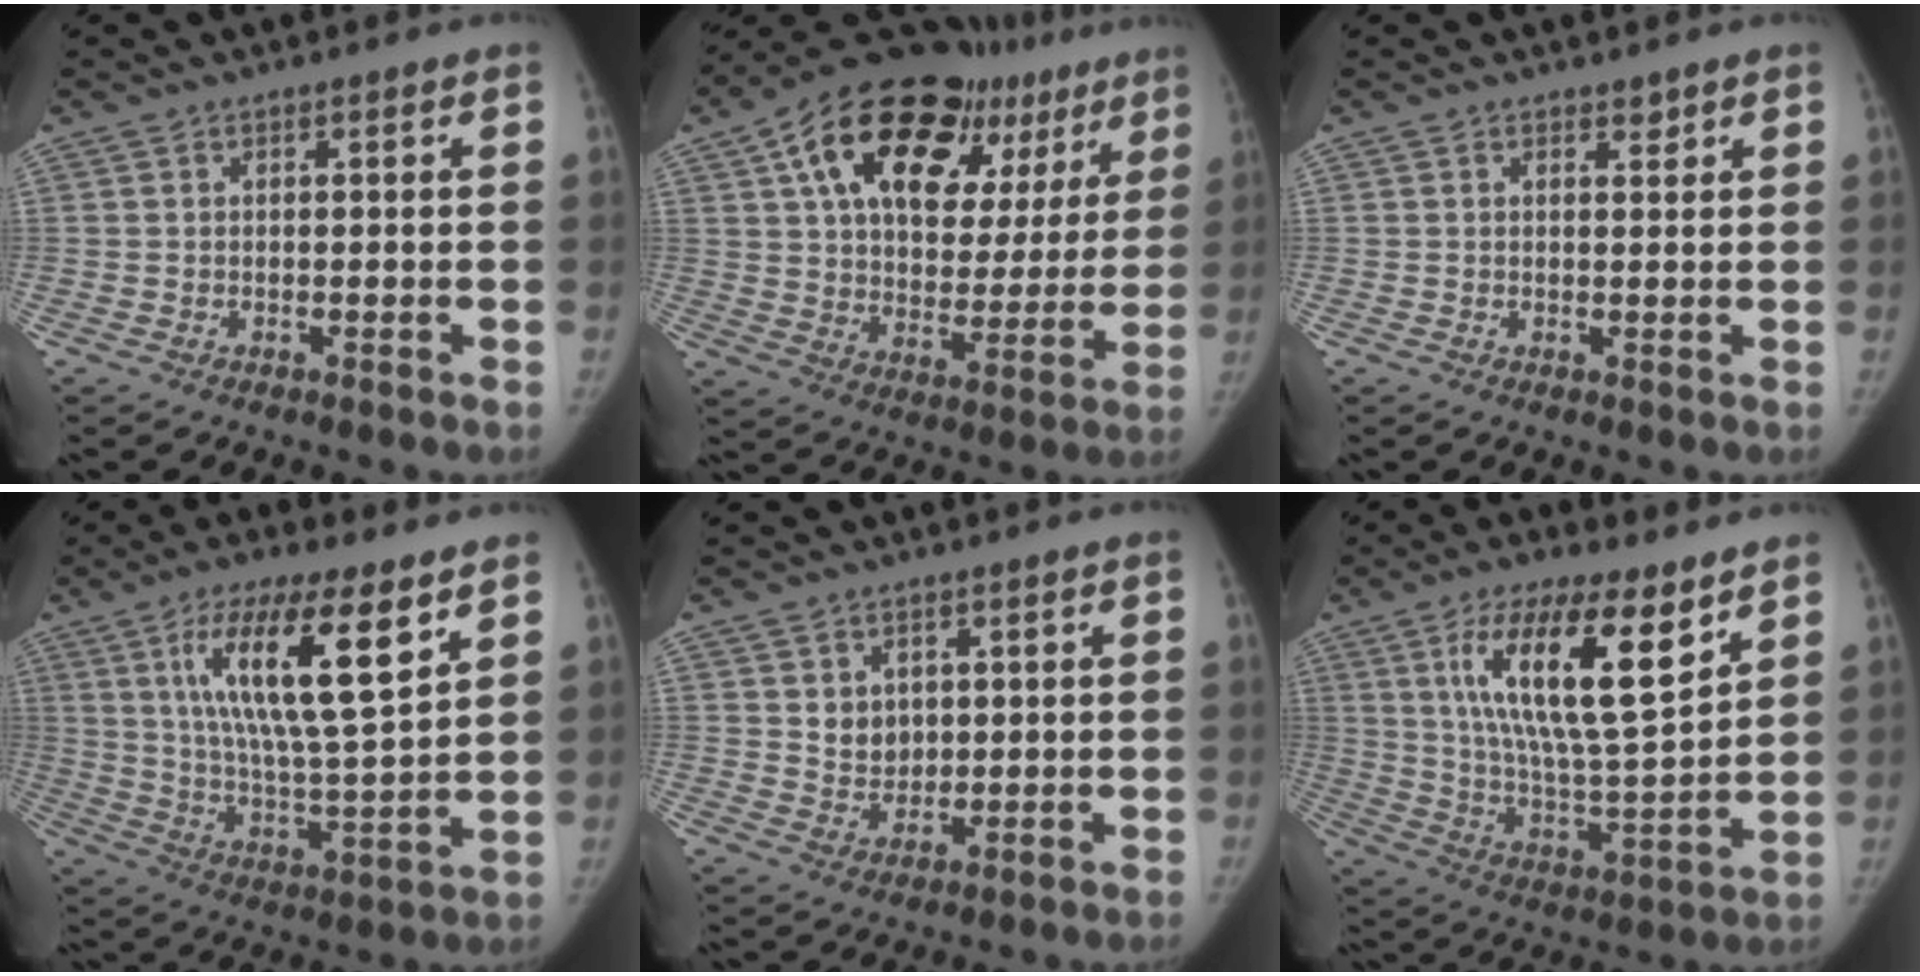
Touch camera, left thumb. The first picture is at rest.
{"total": 29.0, "force": [14.8, 16.6, 18.6], "torque": [-0.243, 0.016, 0.234]}
{"total": 1.0, "force": [0.9, 0.5, 0.3], "torque": [0.006, -0.006, 0.012]}
{"total": 17.6, "force": [8.1, 4.1, 15.0], "torque": [-0.258, -0.040, 0.145]}
{"total": 4.3, "force": [1.4, 3.6, 2.0], "torque": [-0.011, -0.013, 0.032]}
{"total": 19.1, "force": [9.0, 5.7, 15.9], "torque": [-0.260, -0.045, 0.161]}